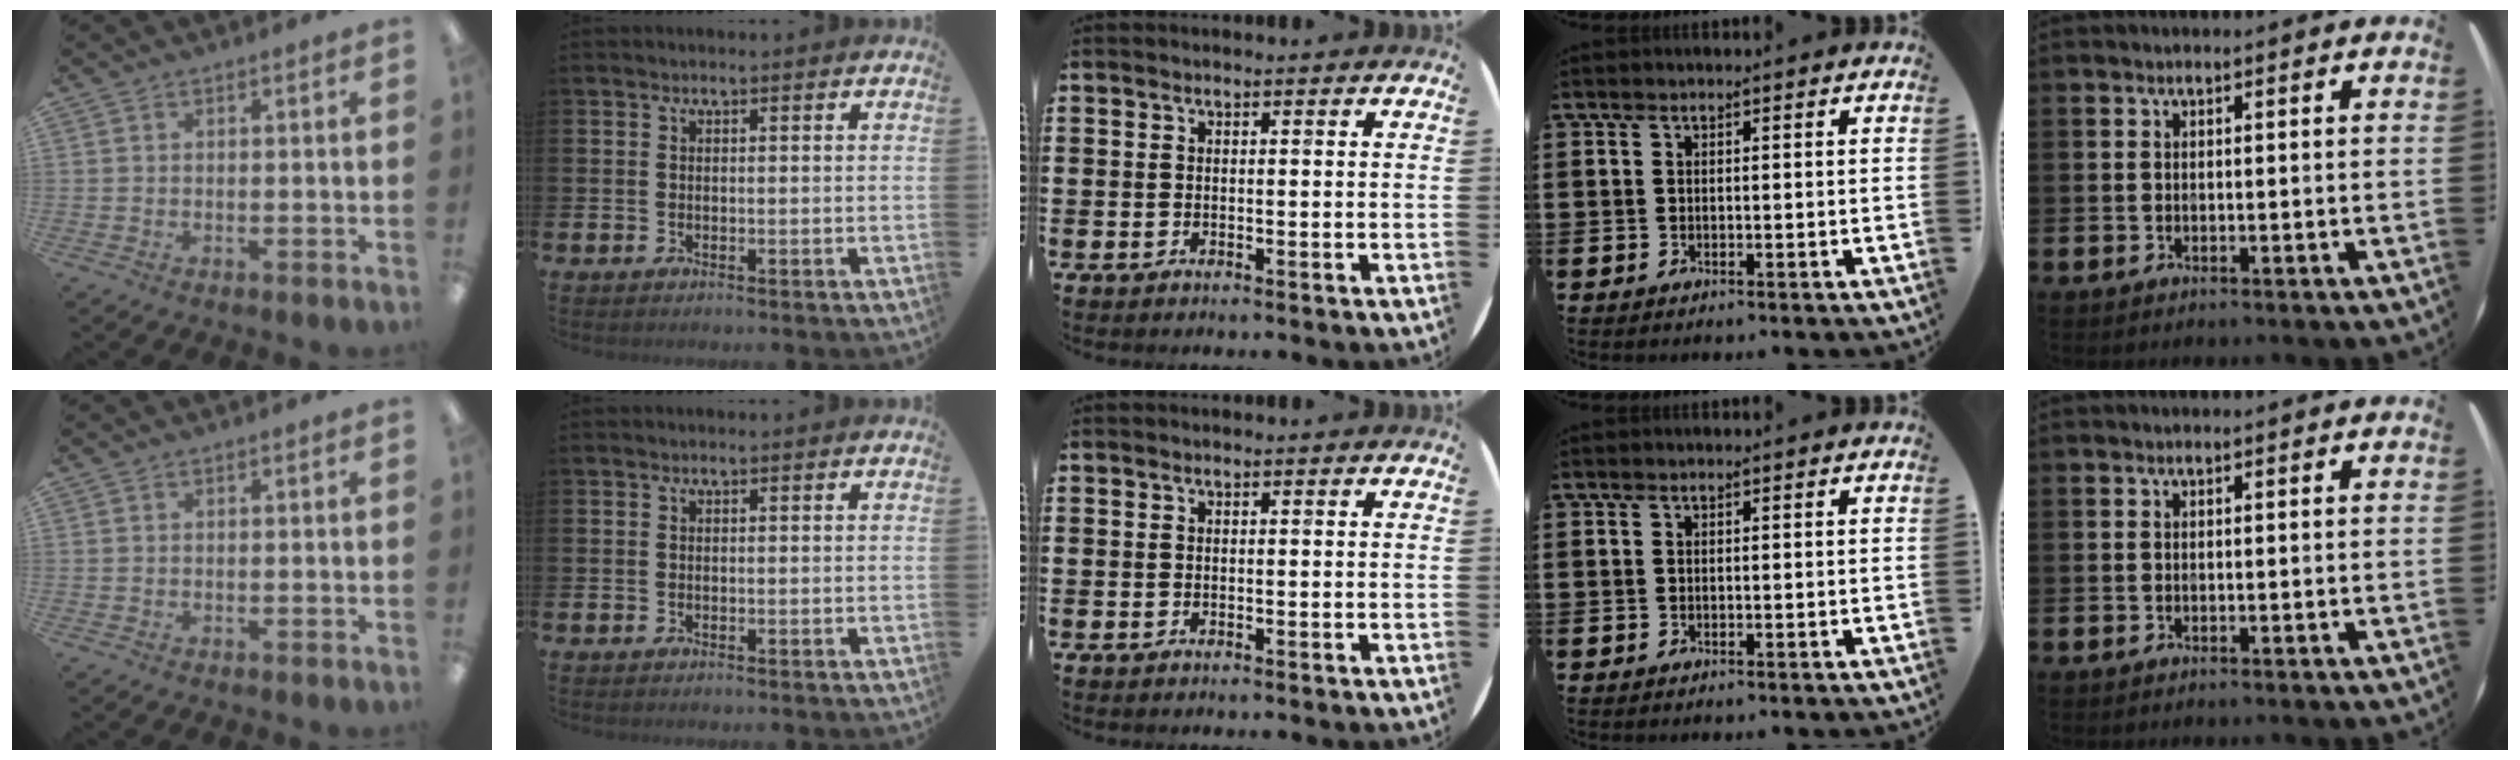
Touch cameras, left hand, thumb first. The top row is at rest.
{}